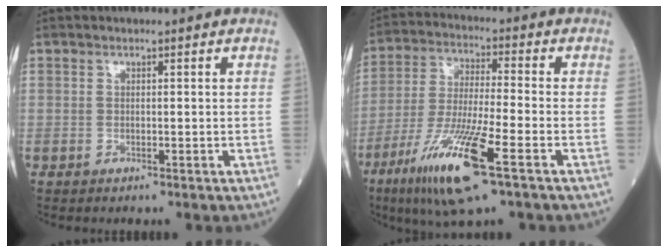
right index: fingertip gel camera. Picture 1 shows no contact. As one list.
[{"total": 14.3, "force": [-7.2, 0.9, 12.3], "torque": [-0.250, -0.030, -0.130]}]